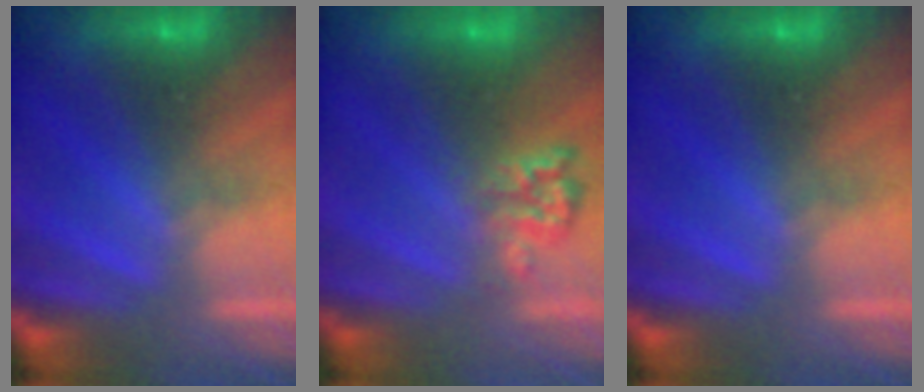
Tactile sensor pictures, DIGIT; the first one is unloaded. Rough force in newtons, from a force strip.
{"total": 2.4}
{"total": 0.0}